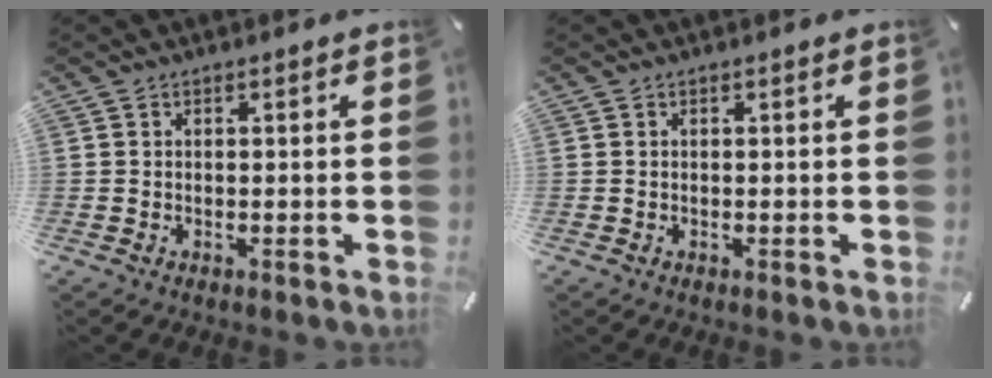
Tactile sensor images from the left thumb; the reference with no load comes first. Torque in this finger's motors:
{"motor_torque": [-0.01, 0.01, 0.00, 0.00, 0.00]}